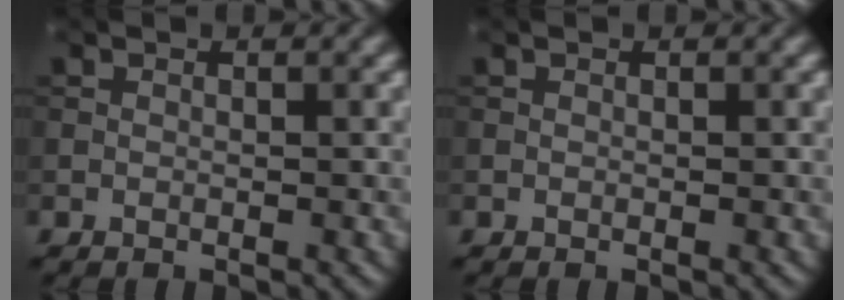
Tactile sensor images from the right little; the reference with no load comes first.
{"total": 0.0}